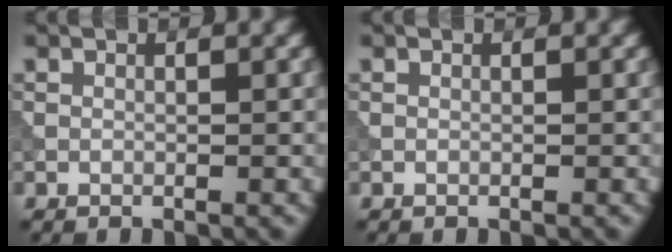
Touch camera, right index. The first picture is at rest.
{"total": 0.0}